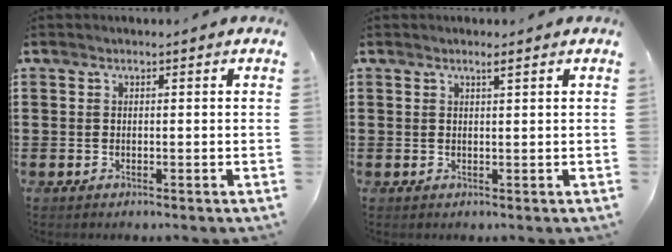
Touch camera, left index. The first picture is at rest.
{"total": 1.1, "force": [0.7, 0.0, 0.8], "torque": [-0.017, -0.001, 0.013]}